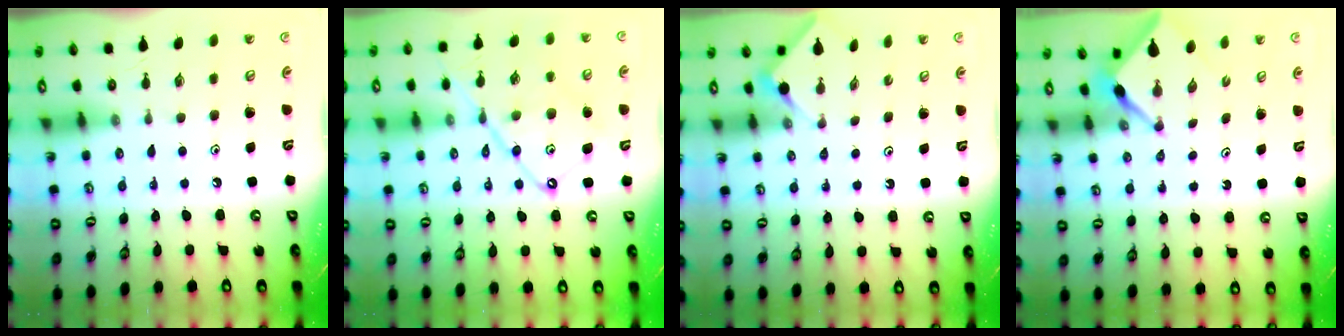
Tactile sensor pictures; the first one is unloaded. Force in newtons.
{"total": 15.3, "press": 15.2, "slide": 1.2}
{"total": 3.0, "press": 3.0, "slide": 0.4}
{"total": 3.0, "press": 3.0, "slide": 0.3}